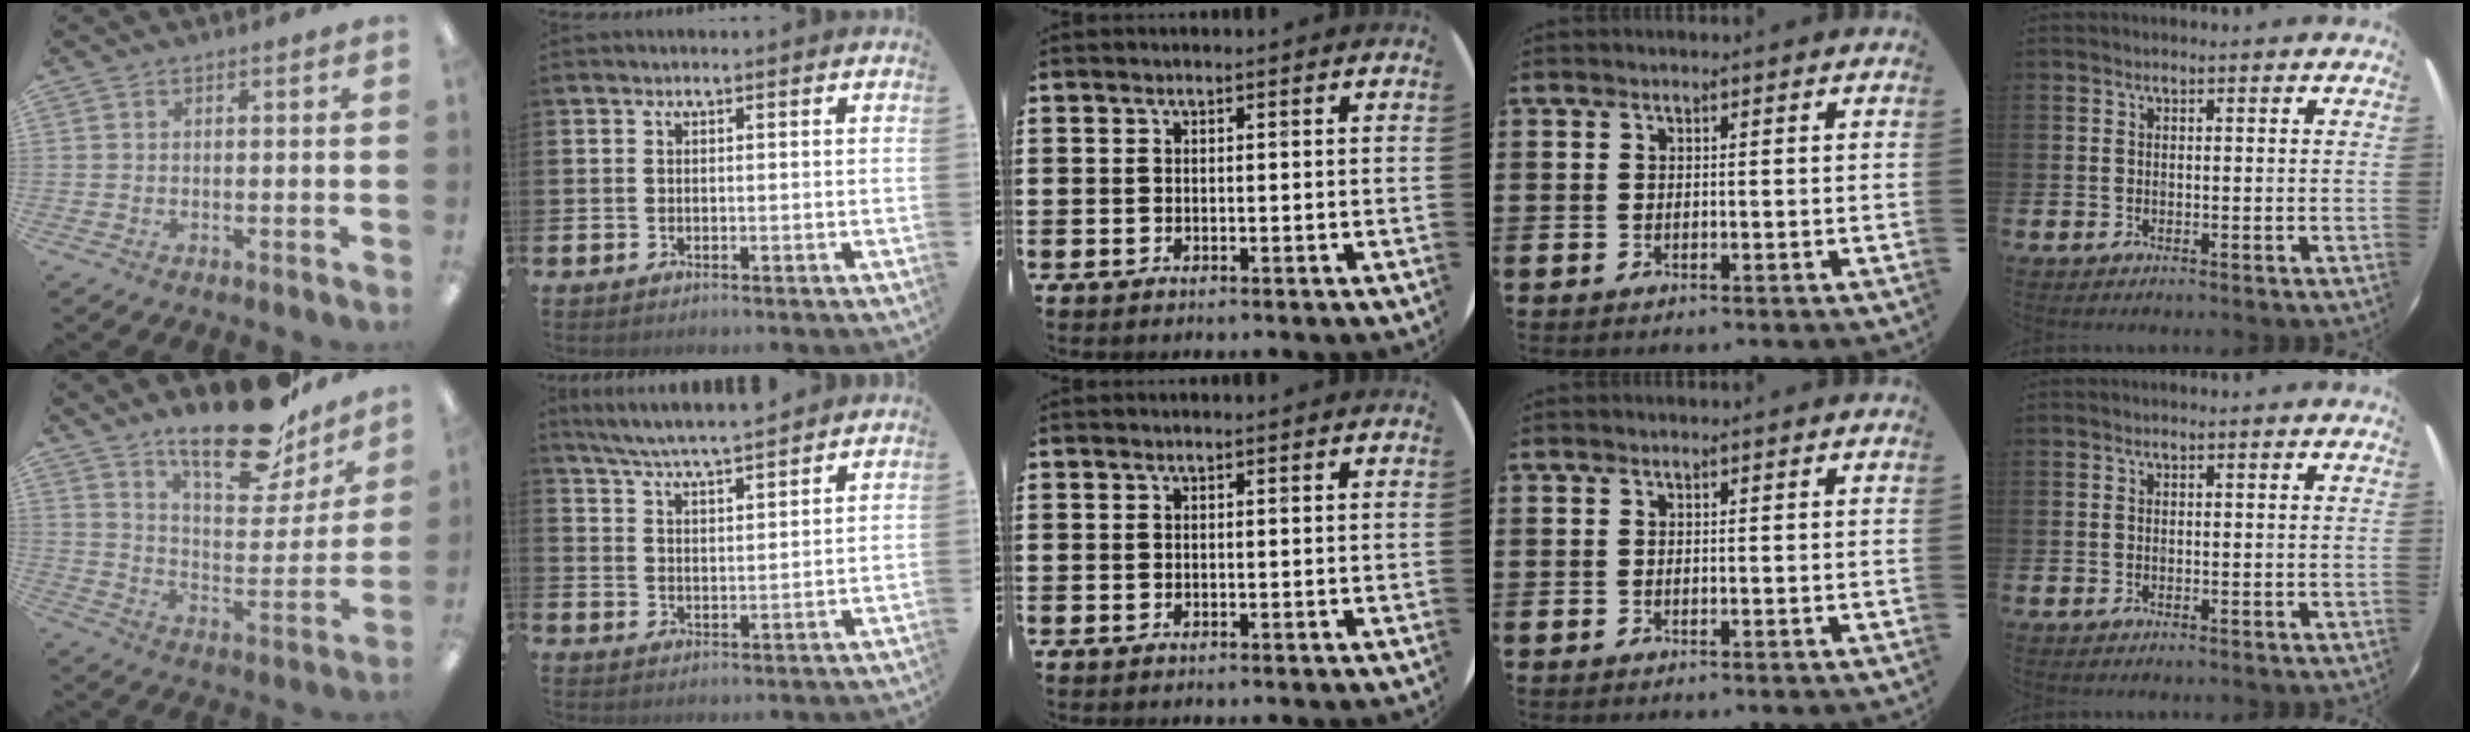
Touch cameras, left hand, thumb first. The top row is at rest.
{"thumb": {"total": 20.5, "force": [15.9, 7.3, 10.7], "torque": [-0.156, -0.109, 0.268]}, "index": {"total": 6.2, "force": [6.0, 0.0, 1.6], "torque": [-0.054, -0.031, 0.107]}}